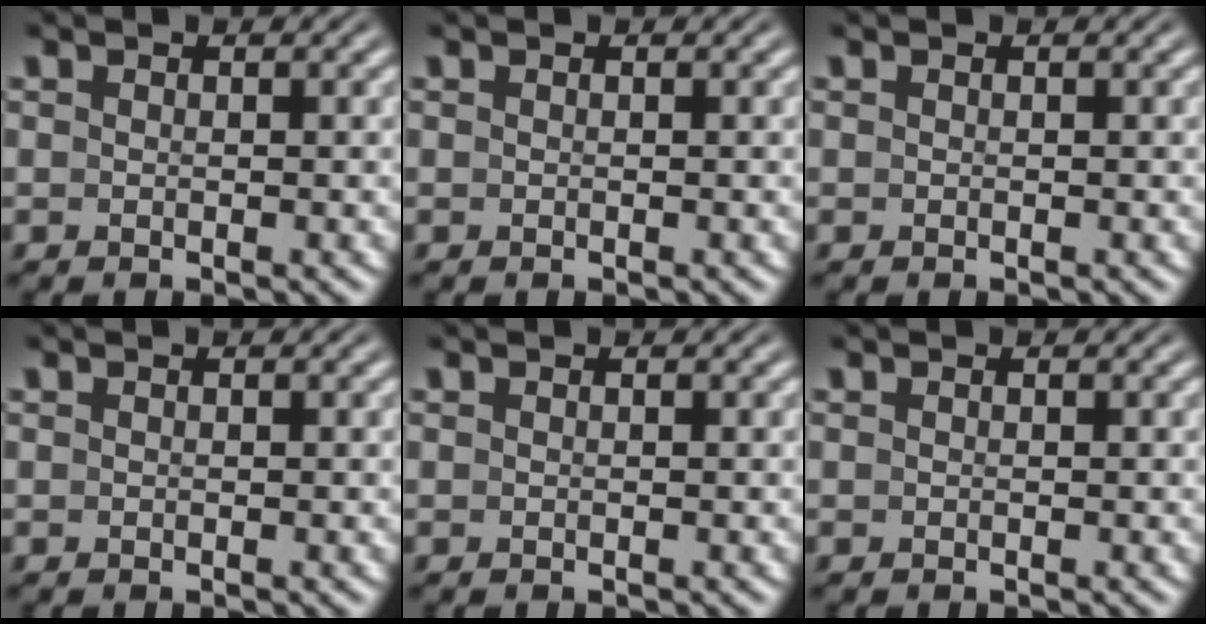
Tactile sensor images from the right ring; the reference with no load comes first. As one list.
[{"total": 0.0}, {"total": 0.0}, {"total": 0.0}, {"total": 0.0}, {"total": 0.0}]